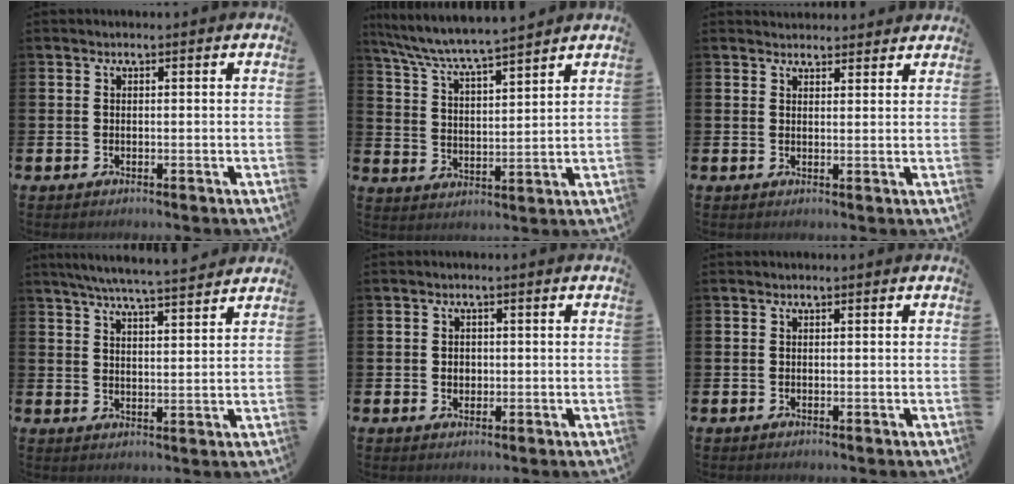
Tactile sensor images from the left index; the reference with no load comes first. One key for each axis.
{"total": 6.5, "fx": 6.3, "fy": 0.0, "fz": 1.7, "tx": -0.061, "ty": -0.041, "tz": 0.108}
{"total": 2.6, "fx": 2.5, "fy": 0.7, "fz": -0.1, "tx": 0.008, "ty": -0.013, "tz": 0.044}
{"total": 6.0, "fx": 5.7, "fy": -0.3, "fz": 1.7, "tx": -0.045, "ty": -0.032, "tz": 0.099}
{"total": 1.5, "fx": 0.1, "fy": 1.3, "fz": 0.7, "tx": 0.008, "ty": 0.000, "tz": -0.005}
{"total": 0.0}